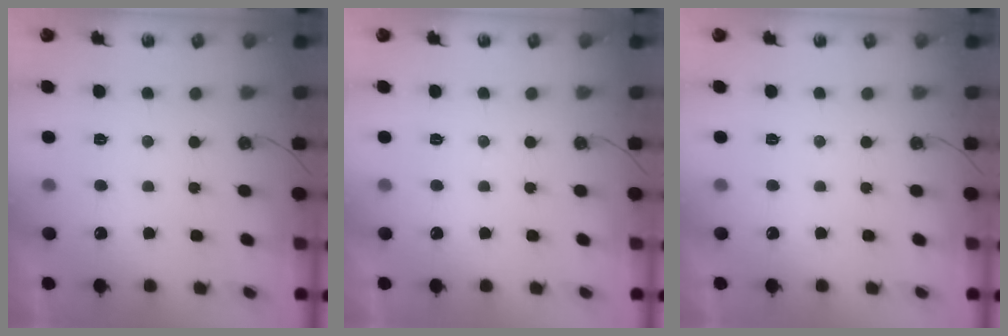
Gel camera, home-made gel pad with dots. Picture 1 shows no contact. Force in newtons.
{"total": 0.0}
{"total": 0.0}